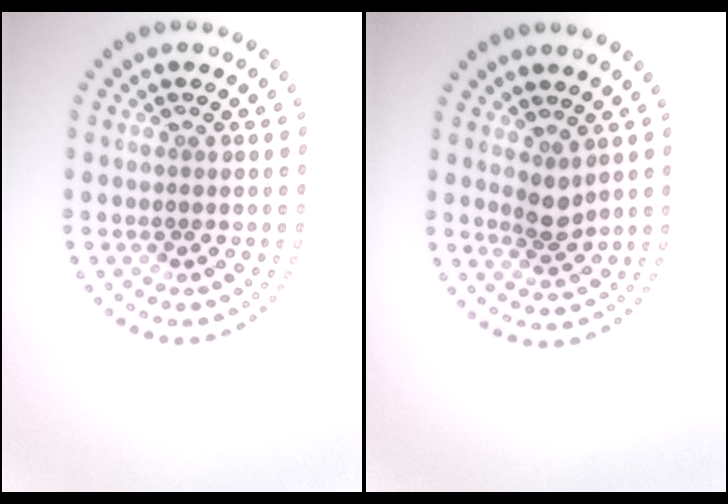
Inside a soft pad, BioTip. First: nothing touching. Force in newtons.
{"total": 2.0, "press": 1.7, "slide": 1.1}